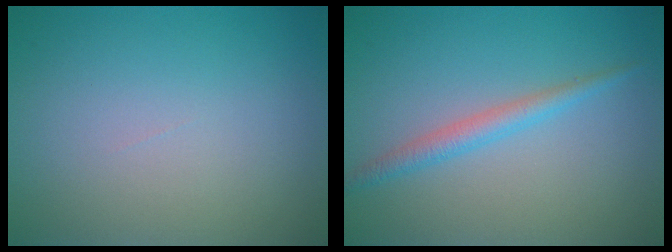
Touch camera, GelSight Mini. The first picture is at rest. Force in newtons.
{"total": 2.0, "press": 2.0, "slide": 0.0}